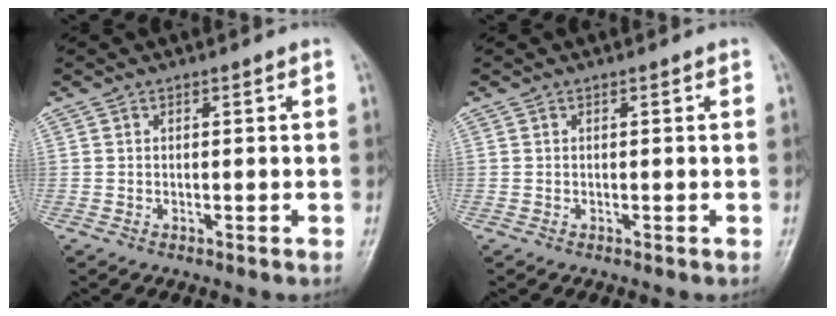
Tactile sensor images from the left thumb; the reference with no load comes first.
{"total": 0.0}